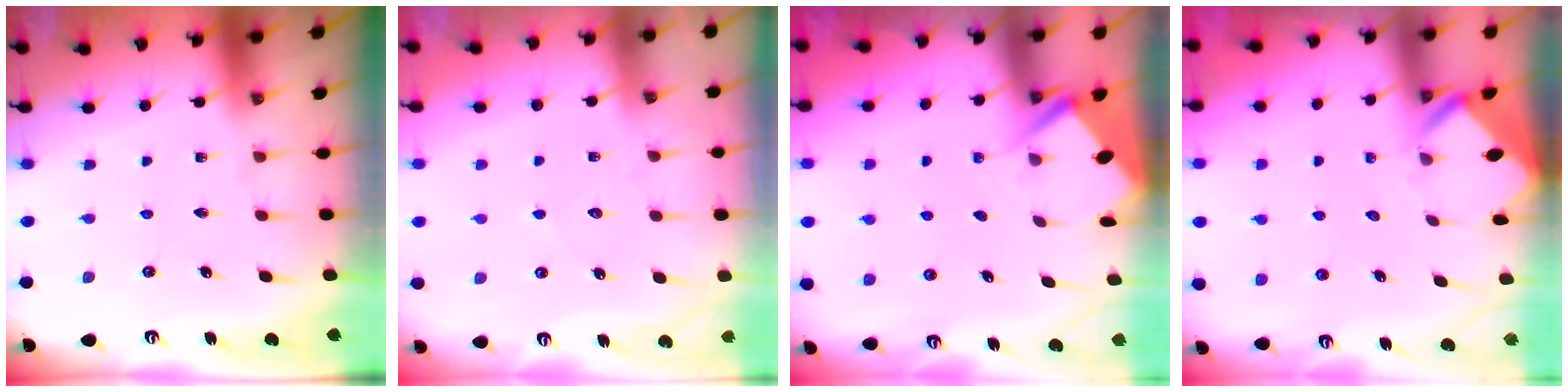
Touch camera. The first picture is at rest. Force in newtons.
{"total": 3.3, "press": 3.3, "slide": 0.3}
{"total": 2.9, "press": 2.9, "slide": 0.4}
{"total": 2.8, "press": 2.8, "slide": 0.2}